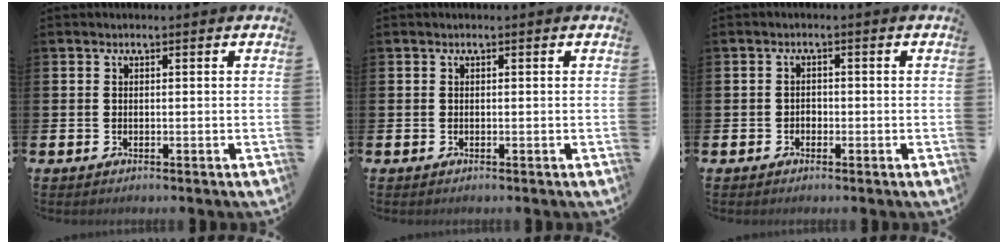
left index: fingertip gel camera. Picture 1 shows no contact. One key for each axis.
{"total": 0.0}
{"total": 1.1, "fx": -0.6, "fy": 0.9, "fz": 0.3, "tx": -0.007, "ty": 0.003, "tz": -0.013}